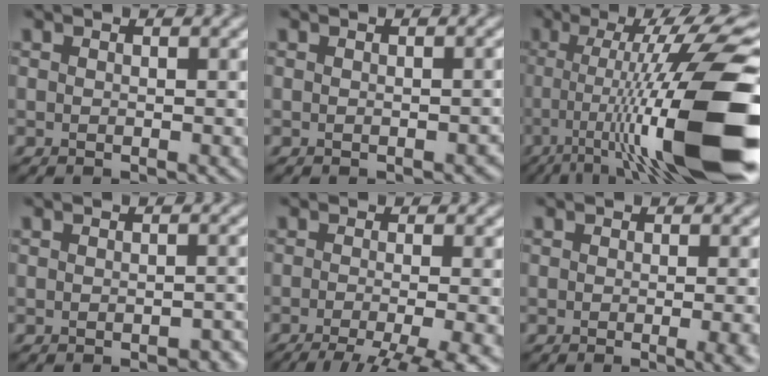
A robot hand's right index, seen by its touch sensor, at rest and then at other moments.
{"total": 0.9, "force": [-0.6, 0.3, 0.6], "torque": [-0.011, -0.001, -0.006]}
{"total": 15.4, "force": [-4.1, 2.9, 14.6], "torque": [-0.218, 0.013, -0.069]}
{"total": 1.8, "force": [-1.1, 0.6, 1.2], "torque": [-0.014, 0.003, -0.012]}
{"total": 8.6, "force": [-4.7, 2.2, 6.8], "torque": [-0.084, -0.014, -0.068]}
{"total": 5.4, "force": [-1.3, 2.3, 4.7], "torque": [-0.023, -0.001, -0.010]}